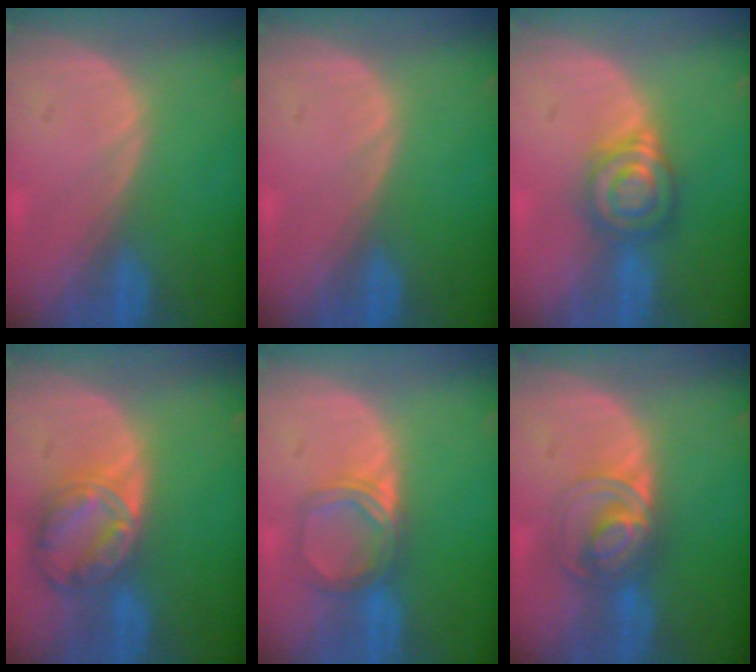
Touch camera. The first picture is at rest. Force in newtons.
{"total": 0.0}
{"total": 6.1, "press": 6.0, "slide": 0.6}
{"total": 8.3, "press": 7.1, "slide": 4.4}
{"total": 5.0, "press": 4.6, "slide": 1.9}
{"total": 7.0, "press": 6.1, "slide": 3.6}